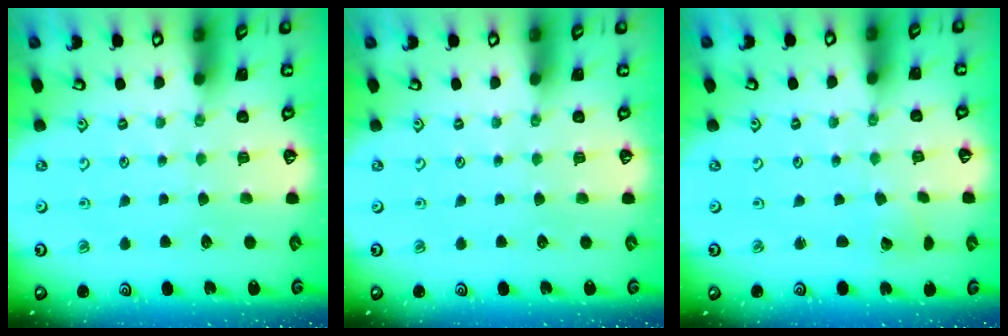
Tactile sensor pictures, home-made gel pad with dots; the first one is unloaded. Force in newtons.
{"total": 0.0}
{"total": 2.3, "press": 2.3, "slide": 0.1}